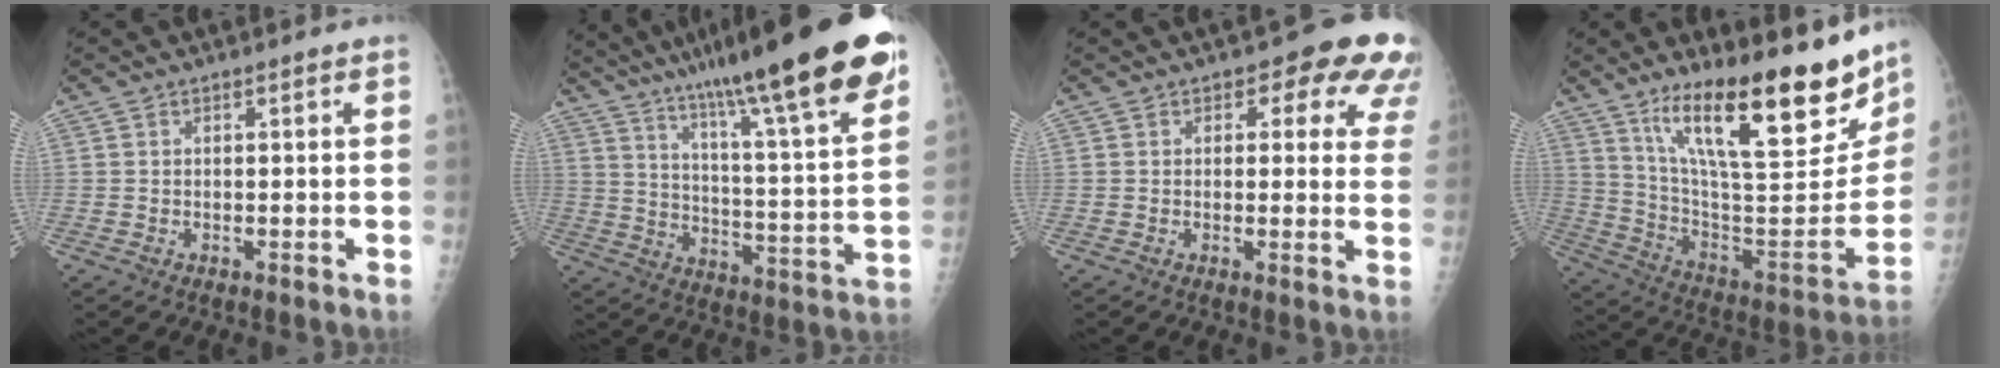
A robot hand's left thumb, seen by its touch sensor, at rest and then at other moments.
{"total": 28.0, "force": [18.9, 3.2, 20.4], "torque": [-0.306, -0.053, 0.290]}
{"total": 10.4, "force": [5.5, 5.4, 6.9], "torque": [-0.022, -0.018, 0.048]}
{"total": 28.6, "force": [18.4, 7.4, 20.6], "torque": [-0.288, -0.073, 0.304]}